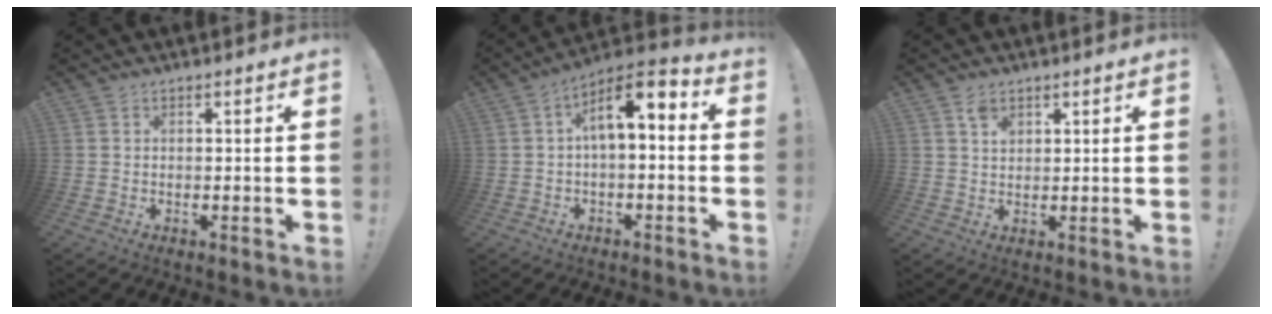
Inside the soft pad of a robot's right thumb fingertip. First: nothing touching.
{"total": 8.7, "force": [1.8, 3.4, 7.8], "torque": [-0.124, -0.008, 0.034]}
{"total": 2.9, "force": [1.8, 1.8, 1.3], "torque": [-0.019, -0.005, 0.033]}